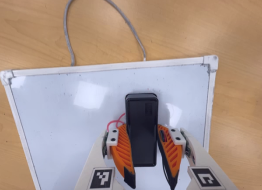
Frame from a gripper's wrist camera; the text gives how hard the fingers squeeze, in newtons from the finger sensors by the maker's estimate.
{"total": 14.7, "left": 14.2, "right": 15.2}